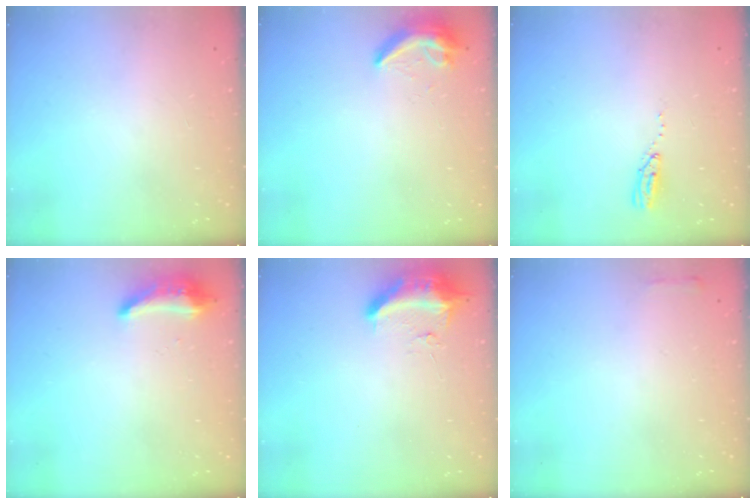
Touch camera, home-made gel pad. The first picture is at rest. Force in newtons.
{"total": 7.8, "press": 7.8, "slide": 0.9}
{"total": 3.8, "press": 3.8, "slide": 0.3}
{"total": 9.1, "press": 9.1, "slide": 0.7}
{"total": 10.6, "press": 9.7, "slide": 4.1}
{"total": 2.1, "press": 2.0, "slide": 0.5}